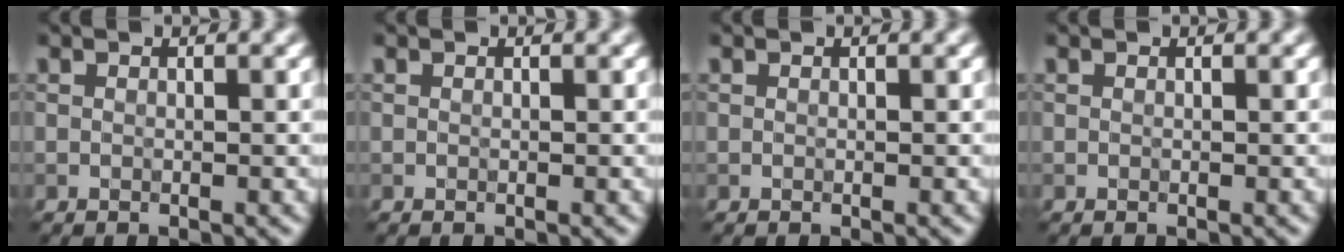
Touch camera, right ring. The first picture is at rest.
{"total": 0.0}
{"total": 0.0}
{"total": 0.0}